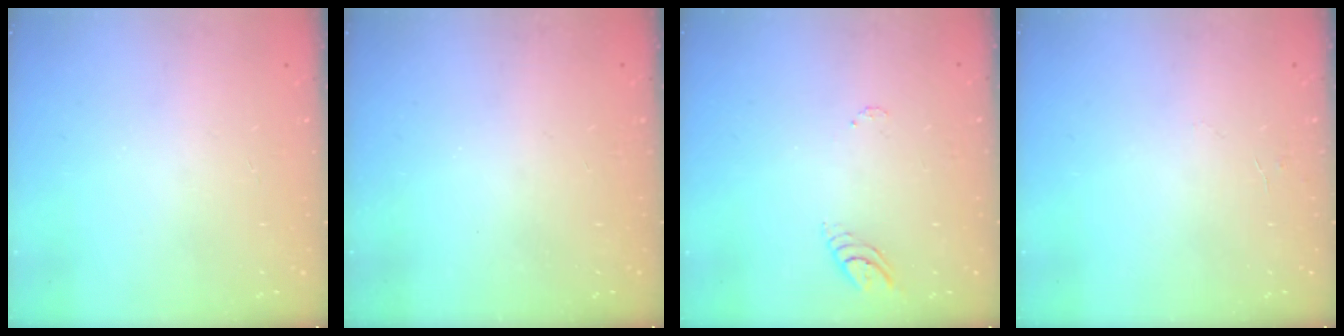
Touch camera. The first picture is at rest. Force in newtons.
{"total": 0.0}
{"total": 3.4, "press": 3.4, "slide": 0.4}
{"total": 3.6, "press": 3.6, "slide": 0.3}